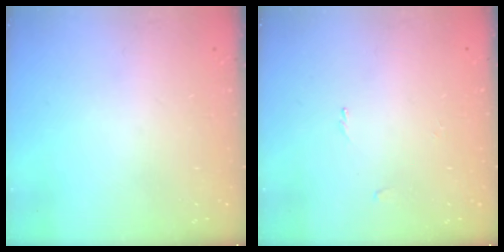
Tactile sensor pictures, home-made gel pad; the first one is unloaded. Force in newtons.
{"total": 0.0}